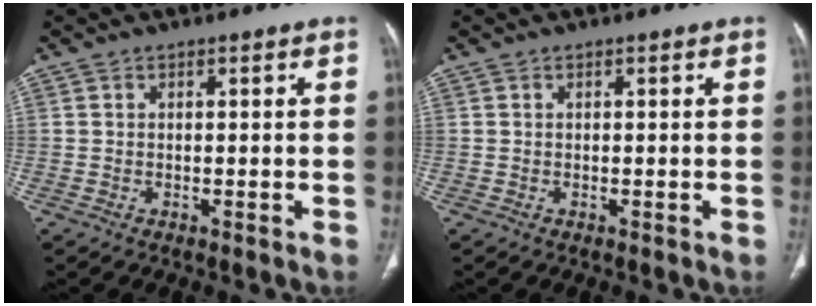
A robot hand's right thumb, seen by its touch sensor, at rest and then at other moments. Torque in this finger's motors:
{"motor_torque": [-0.21, 0.21, -0.24, 0.24, 0.01]}